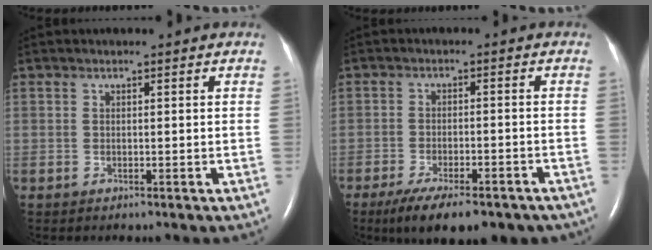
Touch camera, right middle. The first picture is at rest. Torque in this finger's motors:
{"motor_torque": [0.82, -0.75, 0.20, 0.08]}